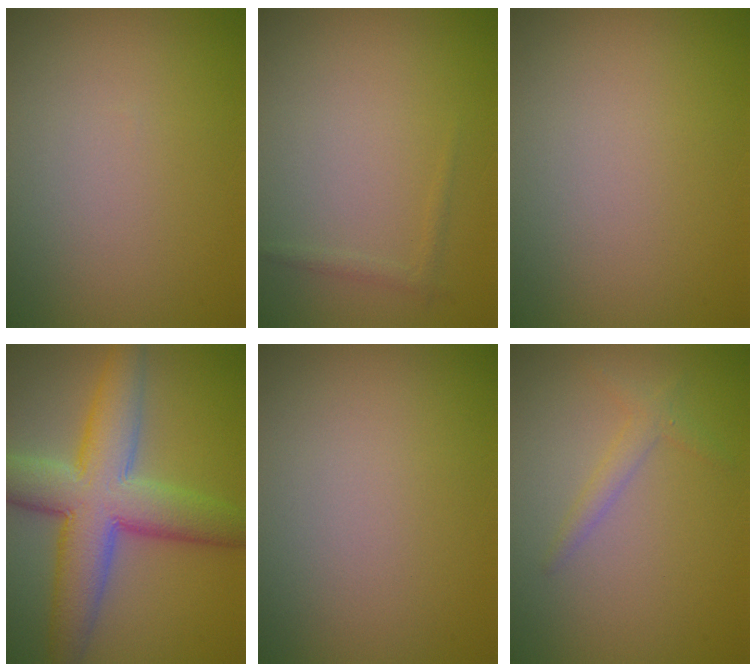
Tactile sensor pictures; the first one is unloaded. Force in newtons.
{"total": 0.7, "press": 0.7, "slide": 0.0}
{"total": 0.0}
{"total": 9.5, "press": 9.5, "slide": 0.4}
{"total": 0.0}
{"total": 1.5, "press": 1.5, "slide": 0.1}